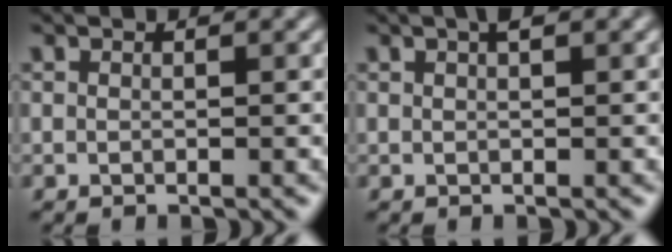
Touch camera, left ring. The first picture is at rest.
{"total": 1.6, "force": [0.8, 0.5, 1.3], "torque": [-0.014, 0.008, 0.012]}